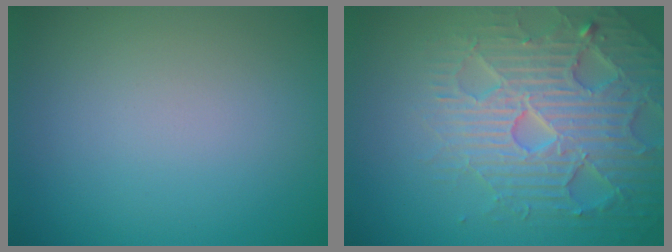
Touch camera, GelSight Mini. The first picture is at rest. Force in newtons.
{"total": 7.0, "press": 6.9, "slide": 1.4}